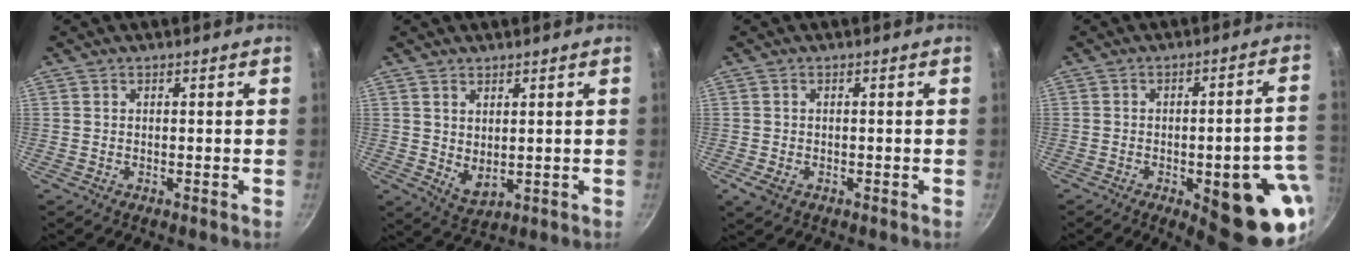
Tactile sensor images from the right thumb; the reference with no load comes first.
{"total": 4.3, "force": [1.5, 2.4, 3.2], "torque": [-0.050, -0.021, 0.034]}
{"total": 2.4, "force": [-1.0, 1.7, 1.4], "torque": [-0.029, -0.002, -0.015]}
{"total": 19.7, "force": [-6.6, 6.6, 17.4], "torque": [-0.150, 0.020, -0.079]}